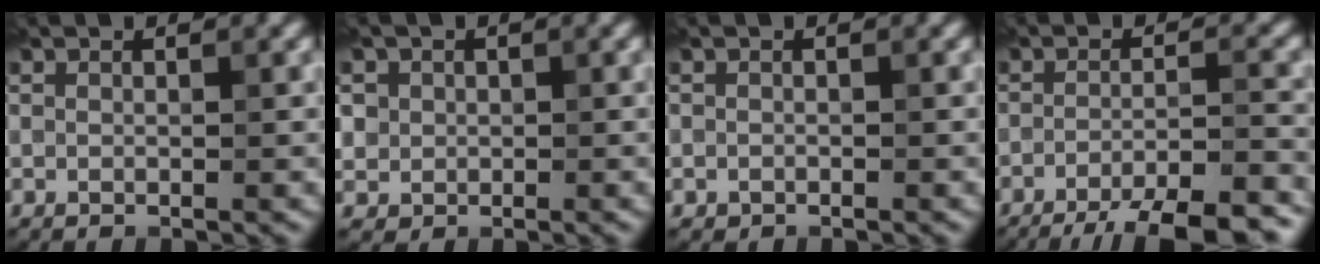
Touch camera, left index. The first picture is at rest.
{"total": 2.7, "force": [0.6, 2.6, 0.5], "torque": [-0.003, 0.007, 0.014]}
{"total": 0.5, "force": [-0.3, 0.4, 0.0], "torque": [0.004, -0.004, -0.006]}
{"total": 9.7, "force": [-7.6, 2.0, 5.7], "torque": [-0.077, -0.009, -0.103]}